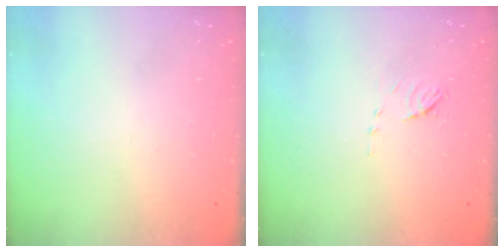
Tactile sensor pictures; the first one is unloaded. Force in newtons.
{"total": 5.3, "press": 5.3, "slide": 0.6}